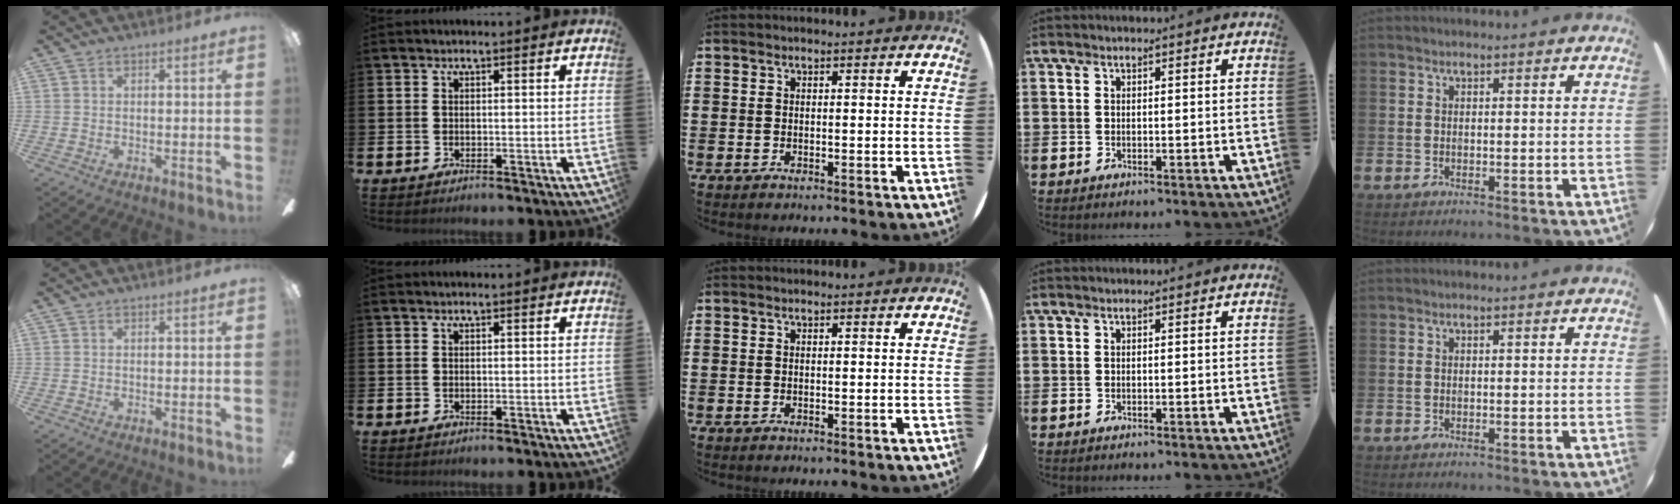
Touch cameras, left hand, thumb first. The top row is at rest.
{}